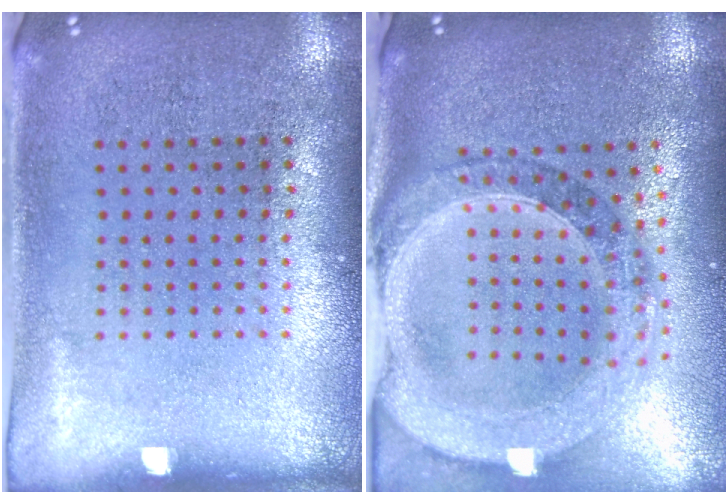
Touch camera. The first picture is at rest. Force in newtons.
{"total": 1.9, "press": 1.8, "slide": 0.7}